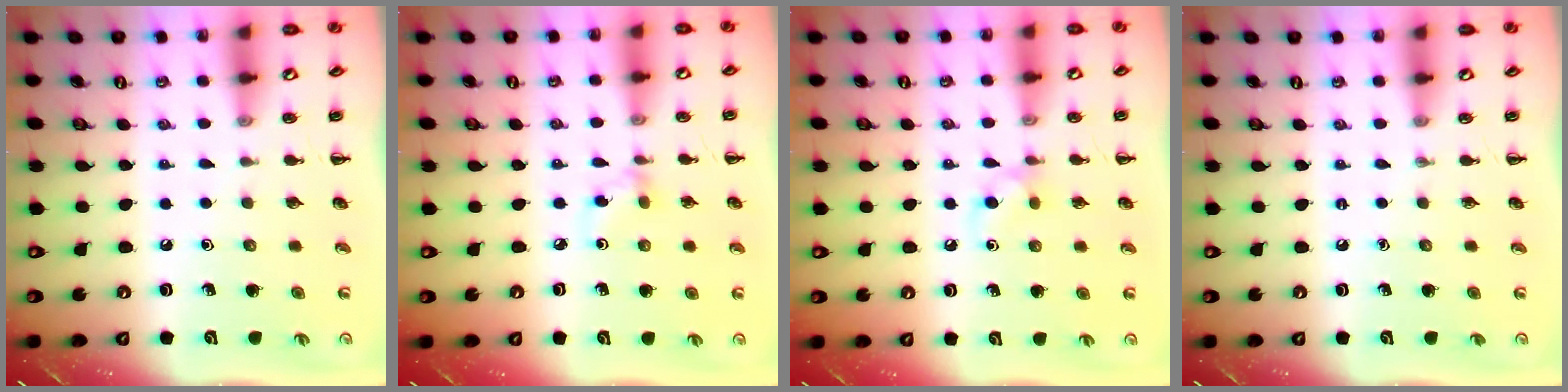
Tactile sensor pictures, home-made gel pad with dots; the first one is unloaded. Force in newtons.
{"total": 3.8, "press": 3.5, "slide": 1.4}
{"total": 5.5, "press": 5.4, "slide": 1.0}
{"total": 0.0}